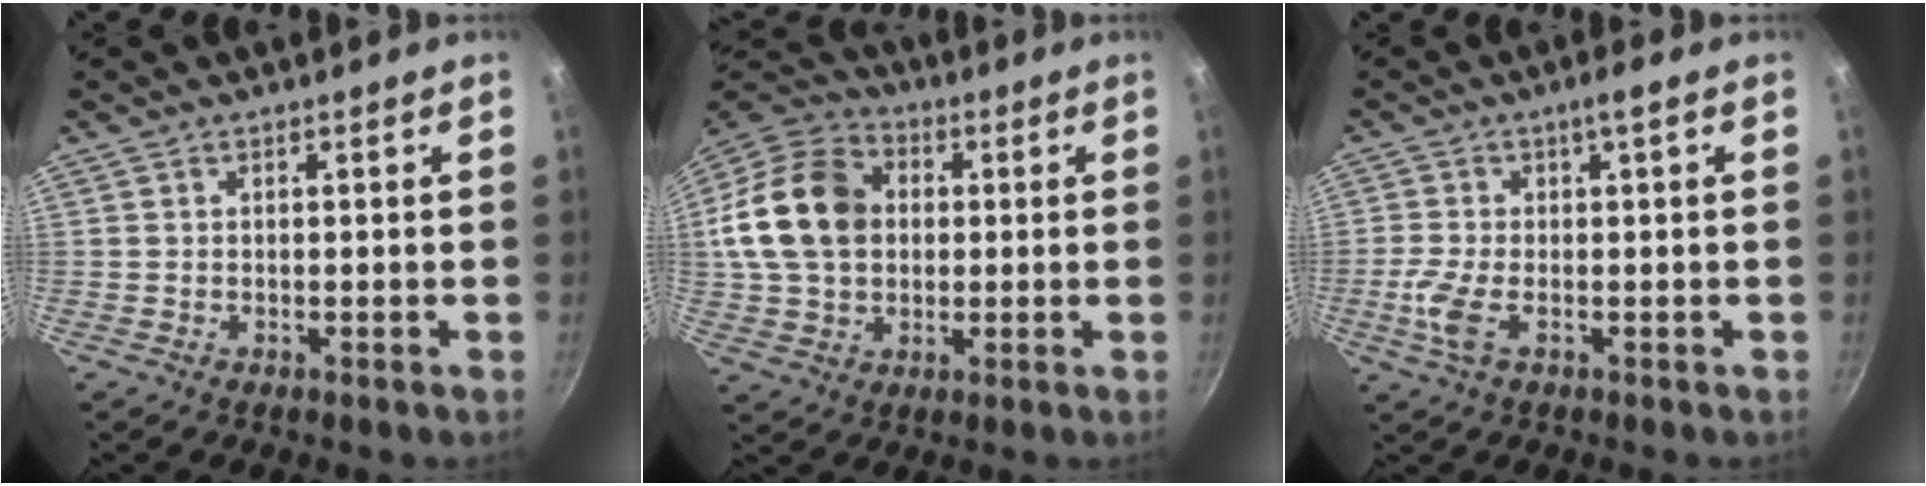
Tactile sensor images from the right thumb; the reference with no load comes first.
{"total": 18.2, "force": [1.8, 13.9, 11.6], "torque": [-0.198, 0.027, 0.023]}
{"total": 6.4, "force": [-1.0, 1.4, 6.1], "torque": [-0.125, 0.008, -0.018]}